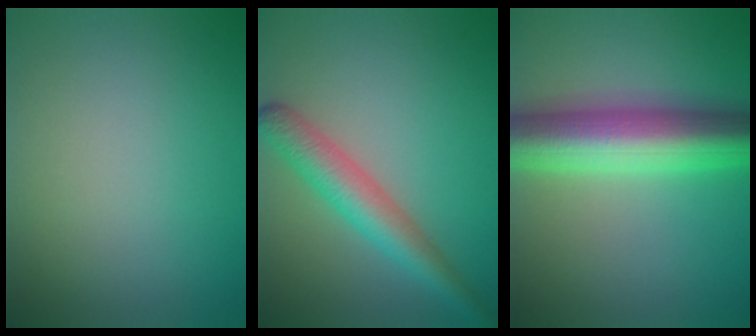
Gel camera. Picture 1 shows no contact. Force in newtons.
{"total": 4.4, "press": 4.4, "slide": 0.2}
{"total": 10.1, "press": 10.1, "slide": 0.1}